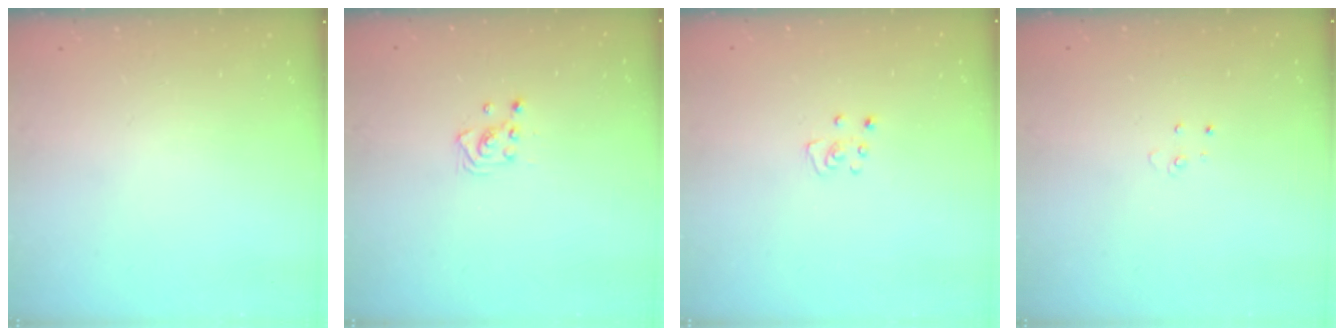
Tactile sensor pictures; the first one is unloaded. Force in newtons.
{"total": 3.1, "press": 3.1, "slide": 0.3}
{"total": 3.9, "press": 3.9, "slide": 0.2}
{"total": 2.7, "press": 2.7, "slide": 0.2}